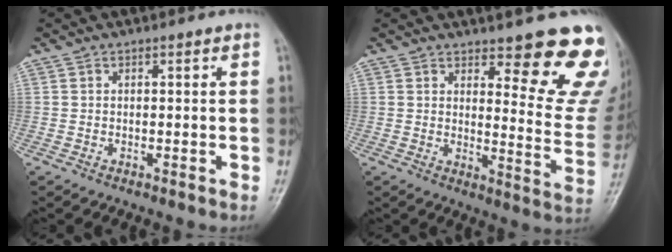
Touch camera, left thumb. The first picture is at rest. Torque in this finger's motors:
{"motor_torque": [0.58, 0.31, 0.34, -0.04, 0.11]}